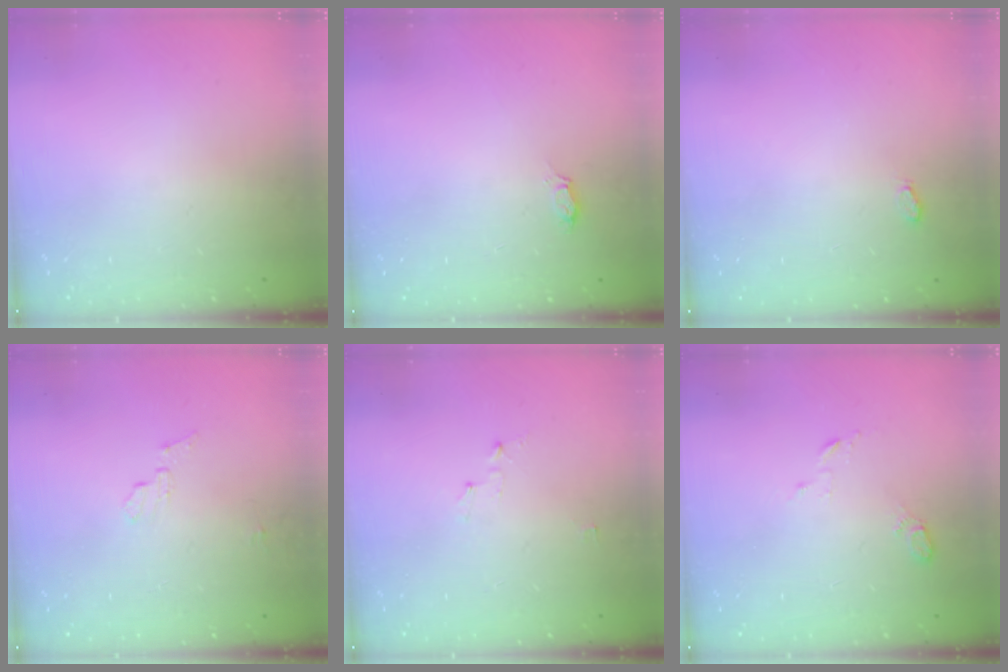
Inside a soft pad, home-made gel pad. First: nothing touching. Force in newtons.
{"total": 2.0, "press": 2.0, "slide": 0.3}
{"total": 3.5, "press": 3.5, "slide": 0.5}
{"total": 4.6, "press": 4.6, "slide": 0.4}
{"total": 2.8, "press": 2.8, "slide": 0.3}
{"total": 3.8, "press": 3.7, "slide": 0.8}